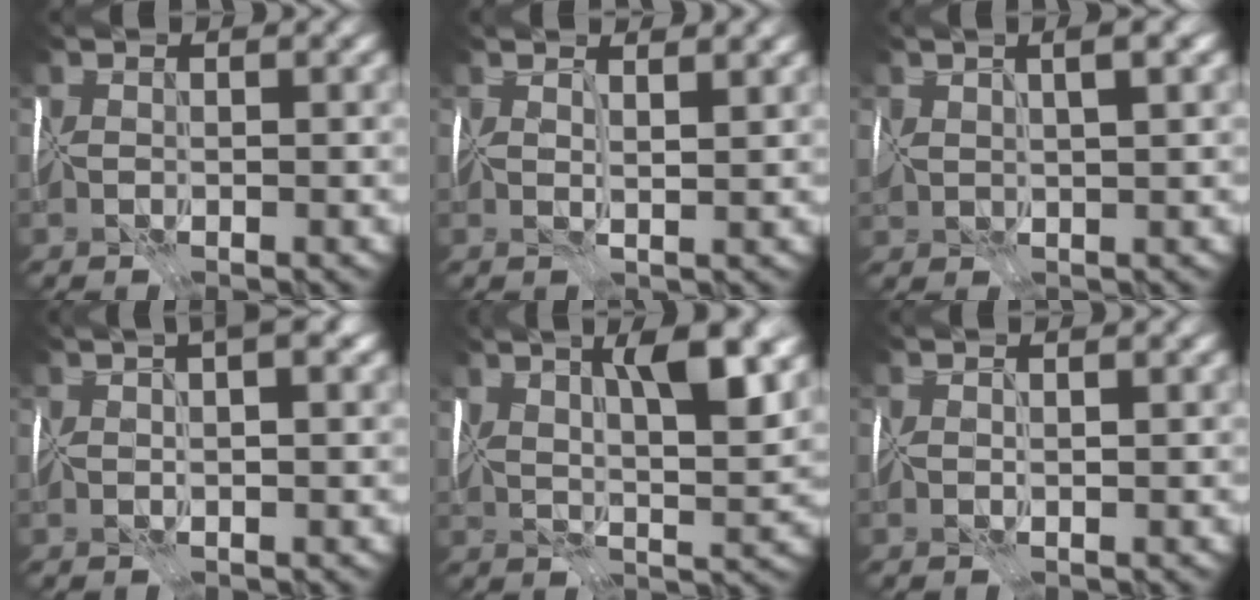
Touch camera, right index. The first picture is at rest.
{"total": 3.3, "force": [2.9, 0.5, 1.6], "torque": [-0.011, 0.009, 0.048]}
{"total": 5.5, "force": [3.3, 2.2, 3.8], "torque": [-0.054, 0.035, 0.053]}
{"total": 5.9, "force": [3.7, 2.2, 4.1], "torque": [-0.046, 0.037, 0.048]}
{"total": 7.8, "force": [4.9, 1.6, 5.9], "torque": [-0.078, 0.015, 0.080]}
{"total": 1.4, "force": [1.3, -0.2, 0.4], "torque": [0.001, 0.007, 0.026]}